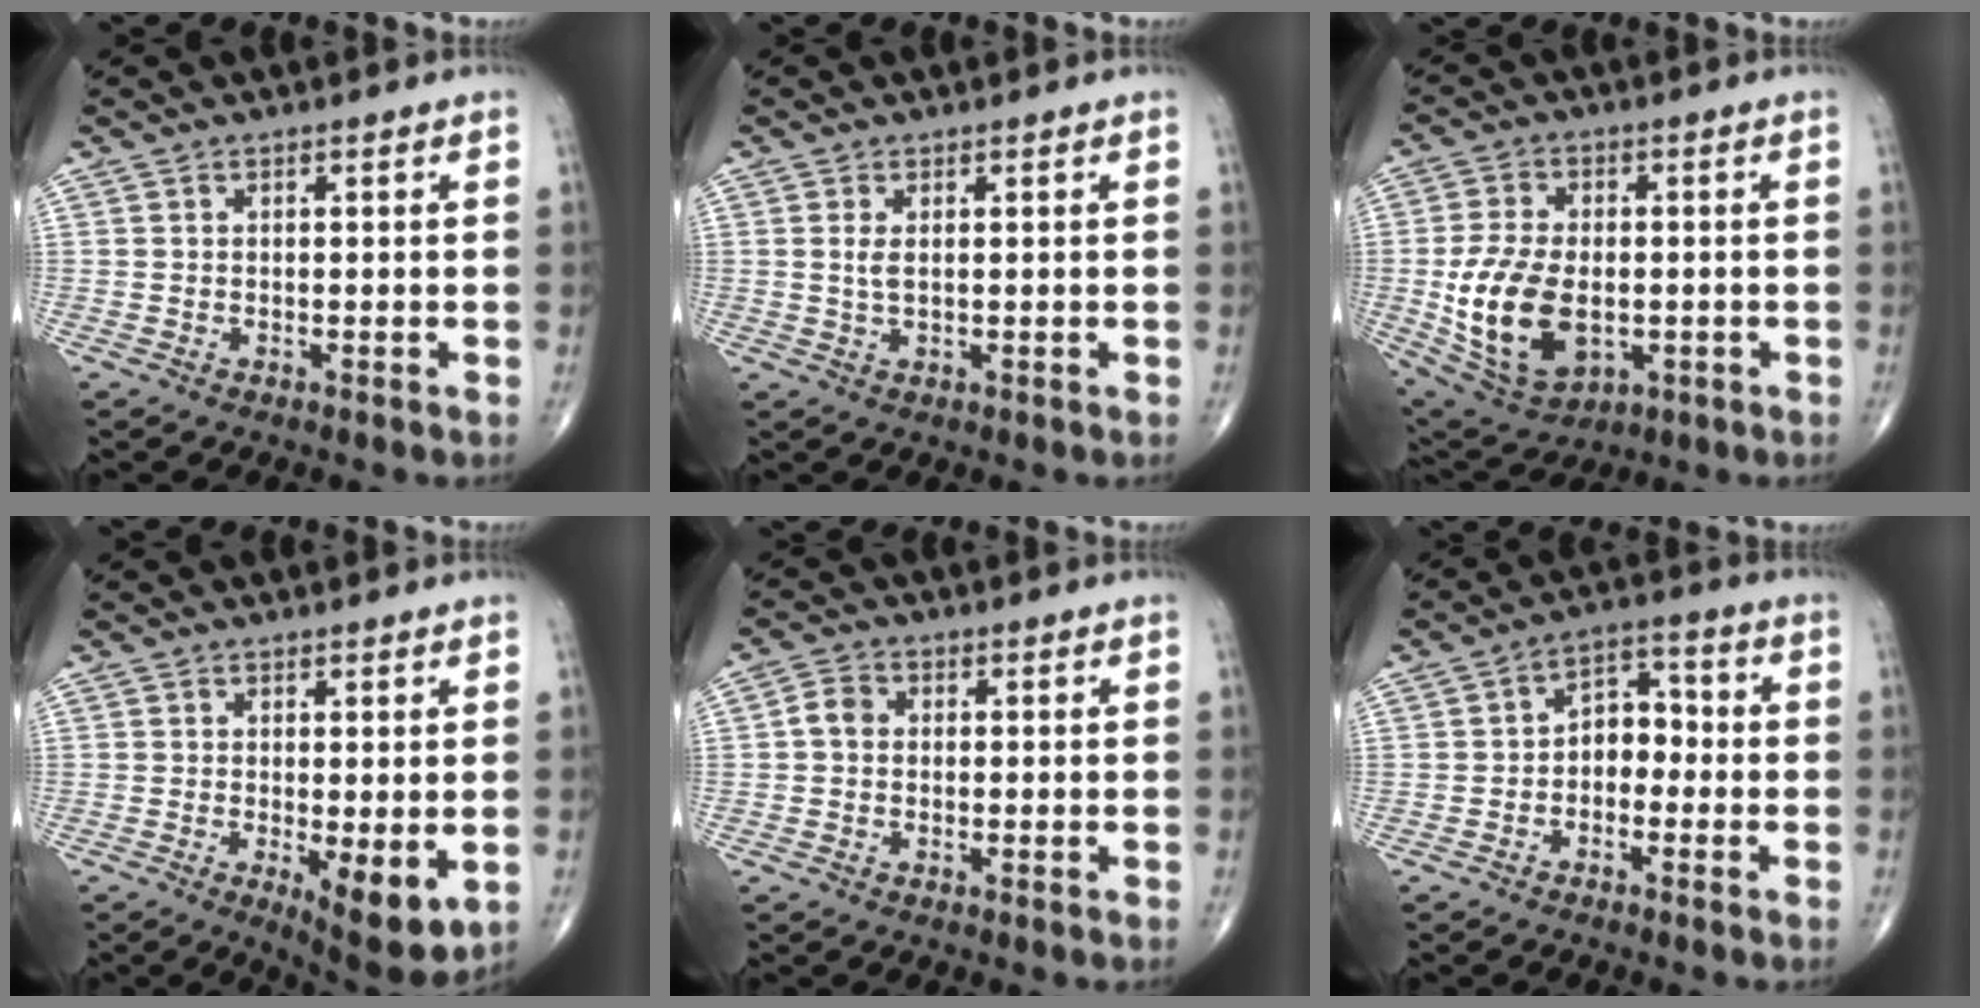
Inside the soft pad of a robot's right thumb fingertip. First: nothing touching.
{"total": 2.0, "force": [0.4, 0.8, 1.8], "torque": [-0.041, -0.002, 0.012]}
{"total": 15.8, "force": [-2.4, 9.6, 12.4], "torque": [-0.227, -0.005, -0.024]}
{"total": 7.7, "force": [-1.4, 2.7, 7.1], "torque": [-0.097, -0.023, -0.015]}
{"total": 3.0, "force": [-0.1, 2.5, 1.7], "torque": [-0.026, 0.010, -0.009]}
{"total": 6.1, "force": [-1.3, 4.3, 4.1], "torque": [-0.039, 0.032, -0.038]}